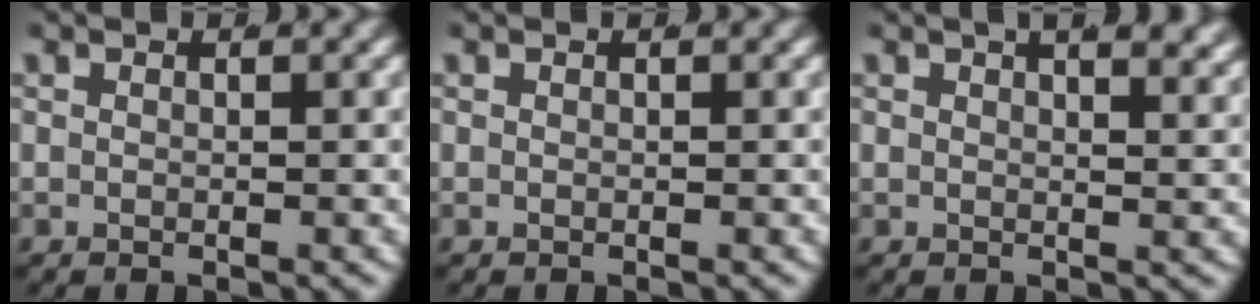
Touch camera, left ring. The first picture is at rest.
{"total": 0.0}
{"total": 3.8, "force": [2.6, 1.1, 2.6], "torque": [-0.025, 0.014, 0.033]}